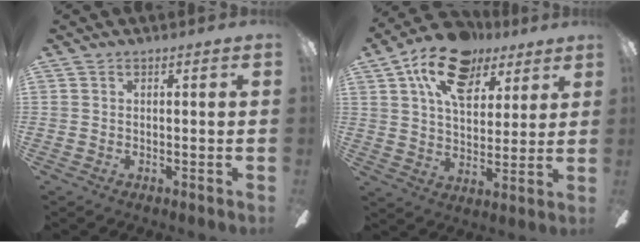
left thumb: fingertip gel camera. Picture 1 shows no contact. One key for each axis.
{"total": 16.6, "fx": 9.6, "fy": 9.6, "fz": 9.6, "tx": -0.162, "ty": -0.032, "tz": 0.174}